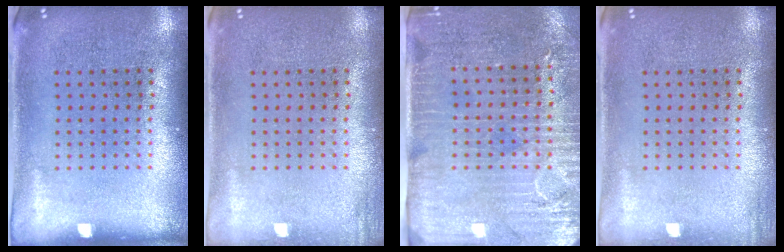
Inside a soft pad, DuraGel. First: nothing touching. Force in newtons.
{"total": 0.9, "press": 0.9, "slide": 0.1}
{"total": 3.3, "press": 2.9, "slide": 1.6}
{"total": 0.8, "press": 0.7, "slide": 0.1}